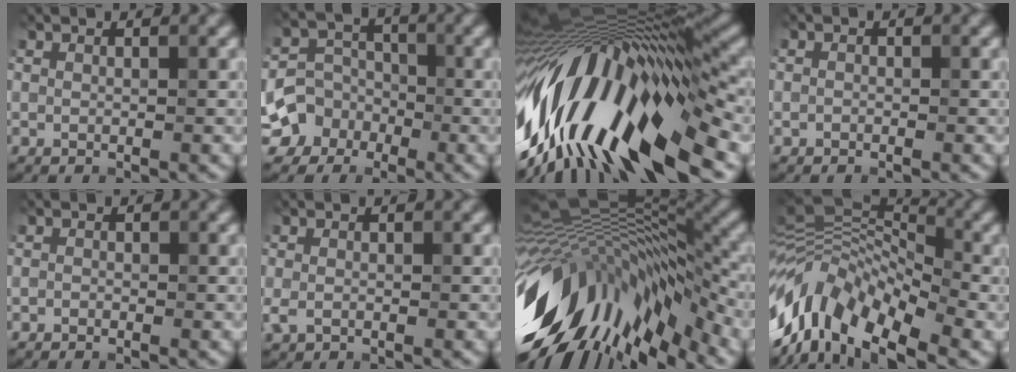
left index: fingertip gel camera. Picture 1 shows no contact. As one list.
[{"total": 6.5, "force": [-4.8, 4.2, -0.9], "torque": [0.007, -0.012, -0.063]}, {"total": 14.4, "force": [-5.5, 3.9, 12.7], "torque": [-0.262, 0.007, -0.055]}, {"total": 2.0, "force": [-1.6, -0.8, -1.0], "torque": [-0.003, -0.018, -0.001]}, {"total": 2.5, "force": [-2.2, -0.9, -1.0], "torque": [-0.003, -0.021, -0.007]}, {"total": 1.6, "force": [-1.5, -0.5, -0.2], "torque": [-0.019, -0.015, 0.006]}, {"total": 14.5, "force": [-6.5, 5.2, 11.8], "torque": [-0.245, -0.022, -0.071]}, {"total": 11.2, "force": [-6.2, 5.2, 7.8], "torque": [-0.193, 0.005, -0.084]}]